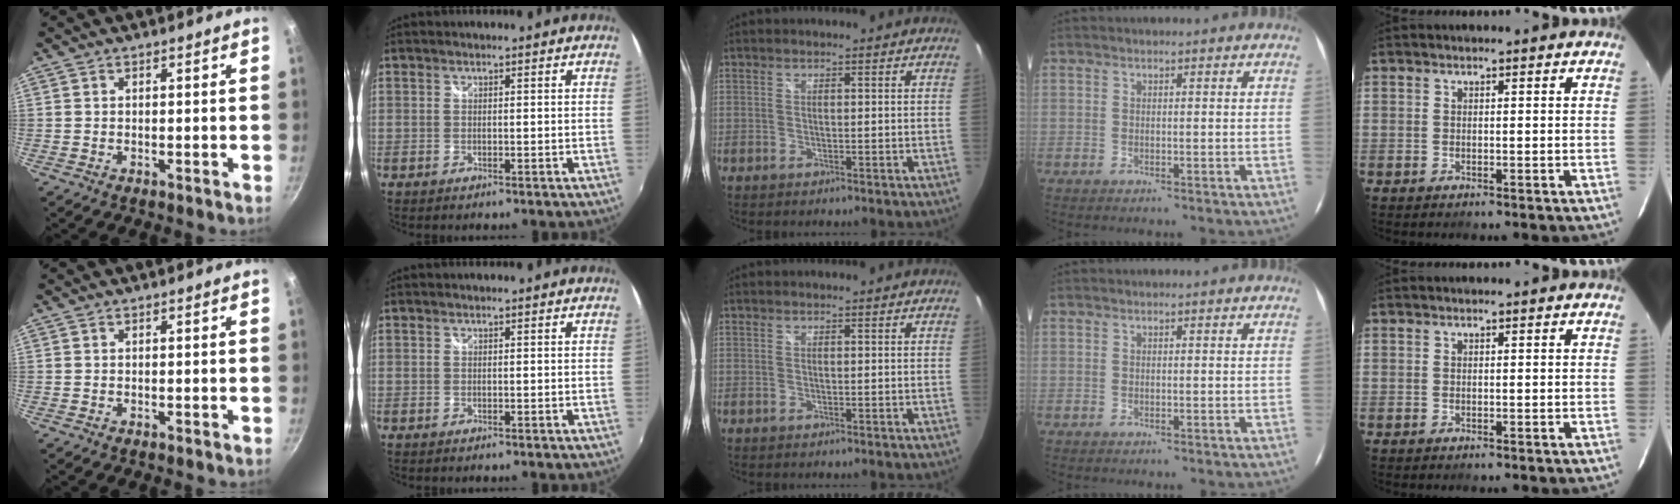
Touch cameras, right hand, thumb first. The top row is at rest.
{}